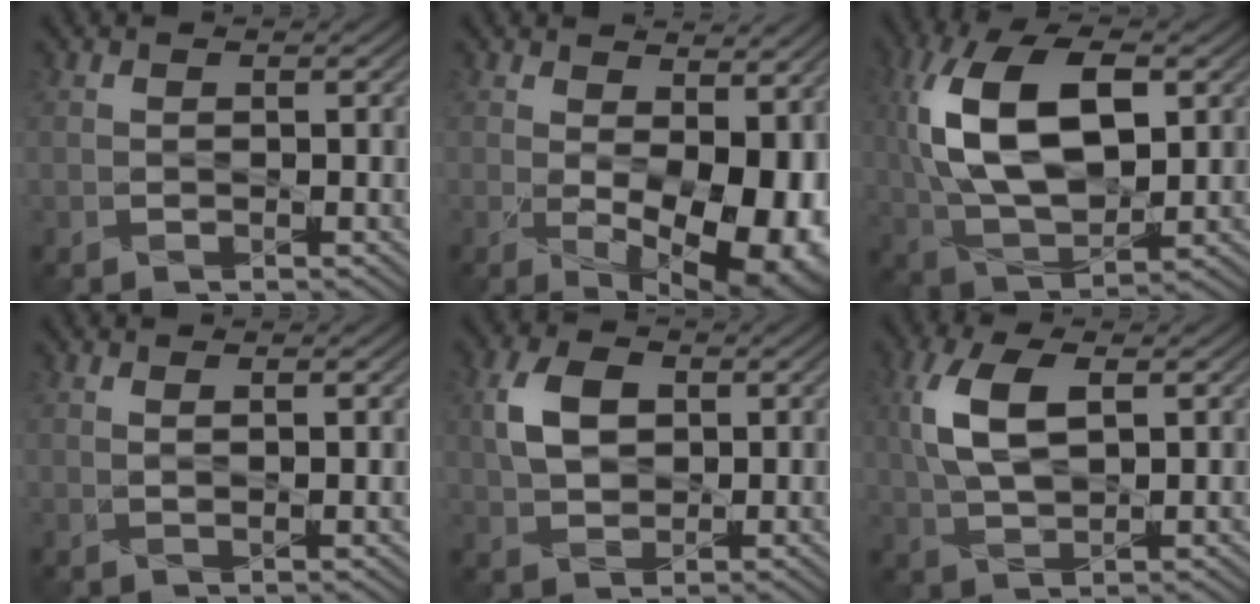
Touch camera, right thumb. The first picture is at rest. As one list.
[{"total": 14.4, "force": [-0.9, 7.3, 12.4], "torque": [-0.148, -0.023, 0.023]}, {"total": 14.3, "force": [2.7, 7.6, 11.8], "torque": [-0.258, 0.009, 0.048]}, {"total": 1.0, "force": [0.6, 0.0, 0.8], "torque": [-0.014, 0.001, 0.010]}, {"total": 6.0, "force": [1.5, 4.0, 4.2], "torque": [-0.091, 0.009, 0.023]}, {"total": 7.6, "force": [1.9, 3.6, 6.4], "torque": [-0.152, 0.011, 0.034]}]